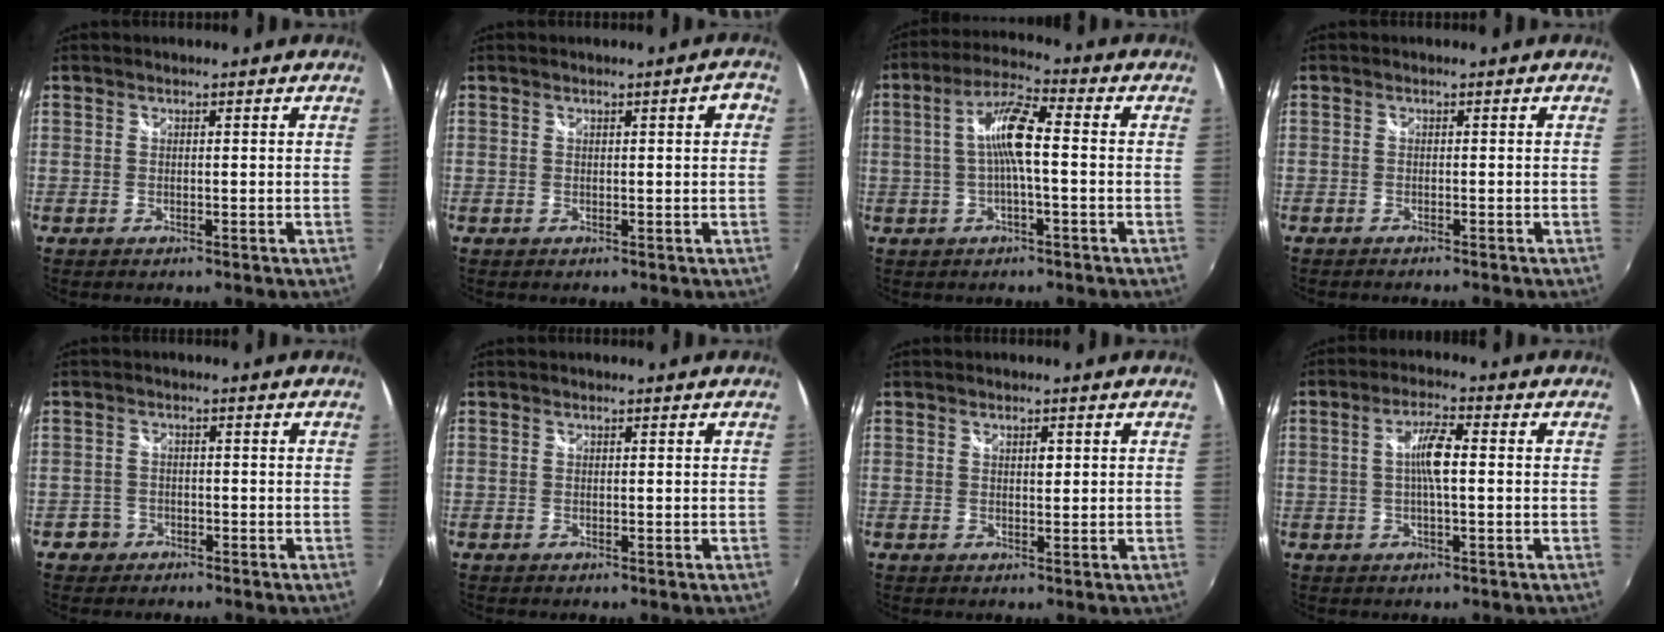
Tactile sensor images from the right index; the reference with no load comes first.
{"total": 2.3, "force": [0.7, 0.4, 2.2], "torque": [-0.029, 0.008, 0.010]}
{"total": 8.0, "force": [-0.3, 1.1, 7.9], "torque": [-0.160, 0.015, -0.006]}
{"total": 1.5, "force": [-1.4, 0.1, 0.4], "torque": [-0.013, -0.011, -0.027]}
{"total": 2.6, "force": [-1.6, 2.0, 0.0], "torque": [-0.007, 0.005, -0.029]}
{"total": 0.0}
{"total": 1.3, "force": [0.5, 0.7, 1.0], "torque": [-0.015, 0.002, 0.008]}
{"total": 5.3, "force": [0.0, 0.9, 5.2], "torque": [-0.096, 0.006, 0.002]}